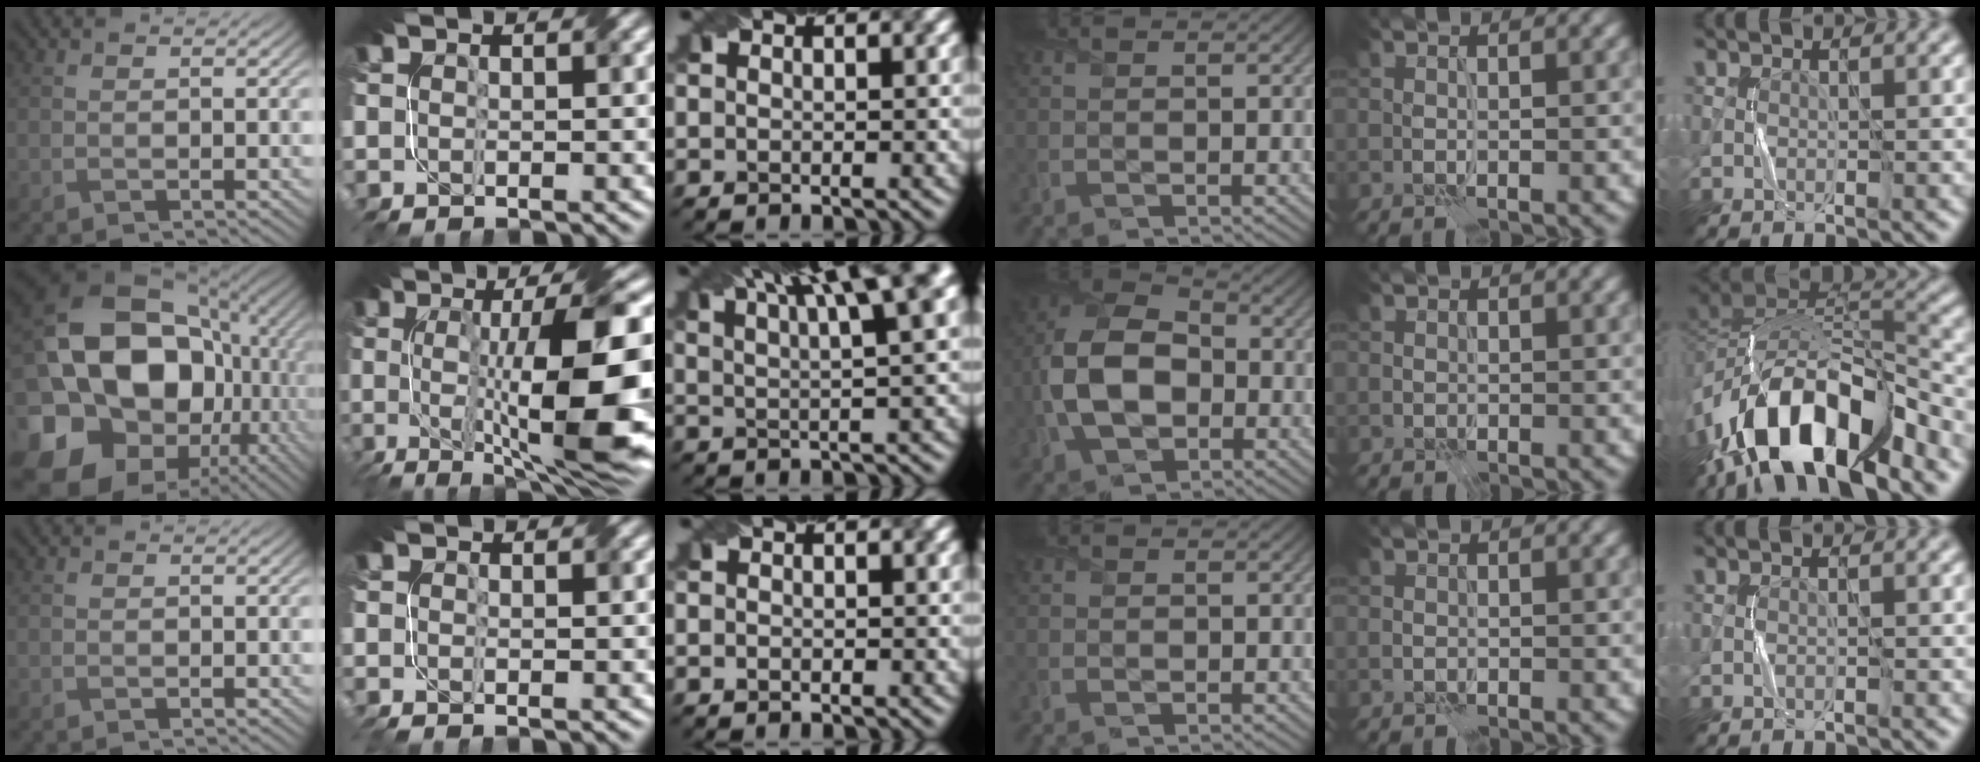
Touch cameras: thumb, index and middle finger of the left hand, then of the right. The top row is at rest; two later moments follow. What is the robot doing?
{"motion": "fold", "object": "netting"}